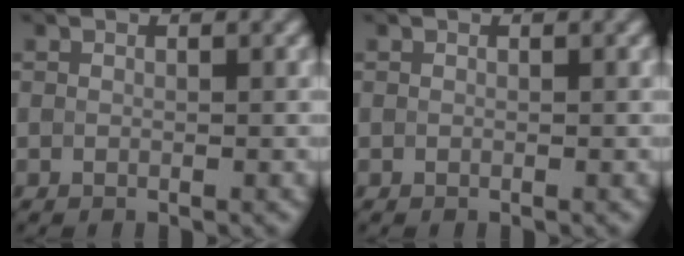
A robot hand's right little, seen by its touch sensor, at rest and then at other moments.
{"total": 0.0}